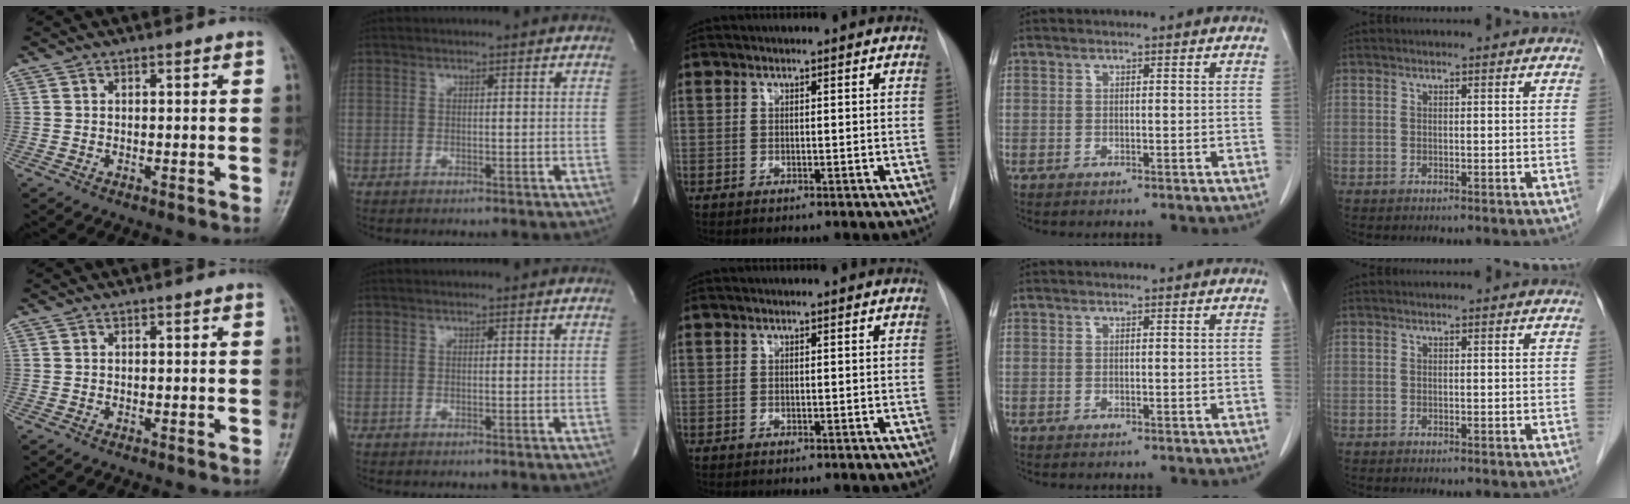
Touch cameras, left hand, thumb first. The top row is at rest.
{}